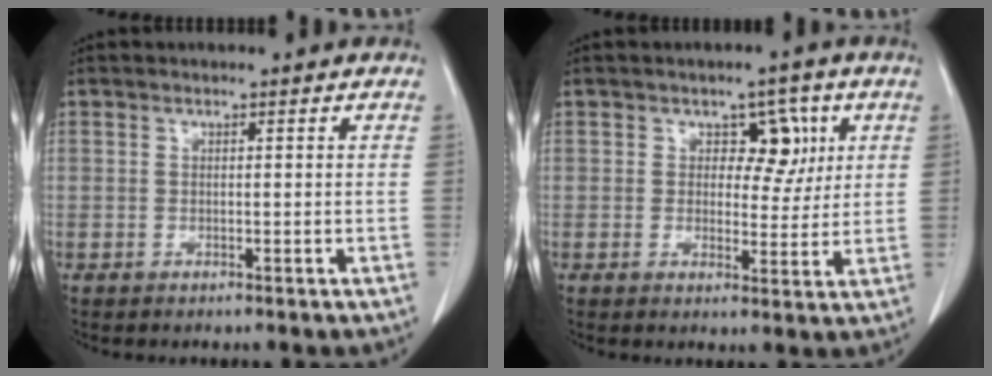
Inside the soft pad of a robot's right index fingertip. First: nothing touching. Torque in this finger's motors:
{"motor_torque": [-0.03, 0.07, 0.04, -0.01]}